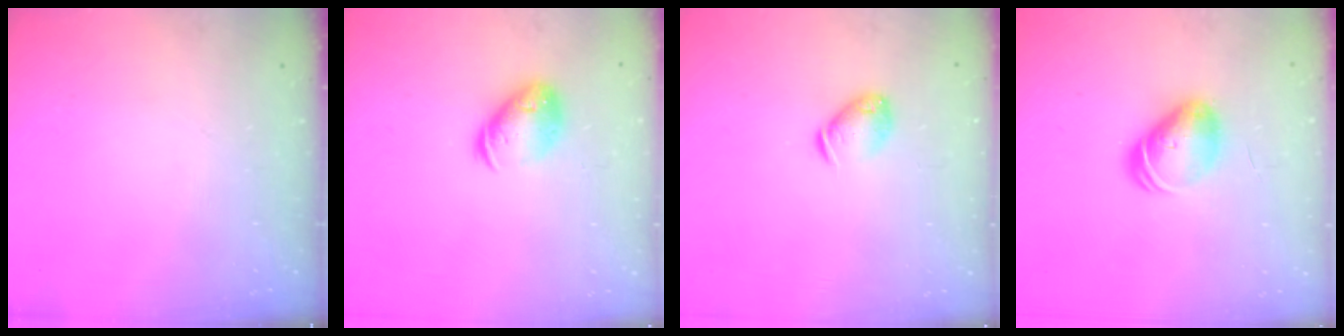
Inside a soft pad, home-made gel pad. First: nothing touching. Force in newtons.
{"total": 11.8, "press": 11.6, "slide": 1.7}
{"total": 8.0, "press": 7.9, "slide": 1.4}
{"total": 8.1, "press": 8.1, "slide": 0.7}